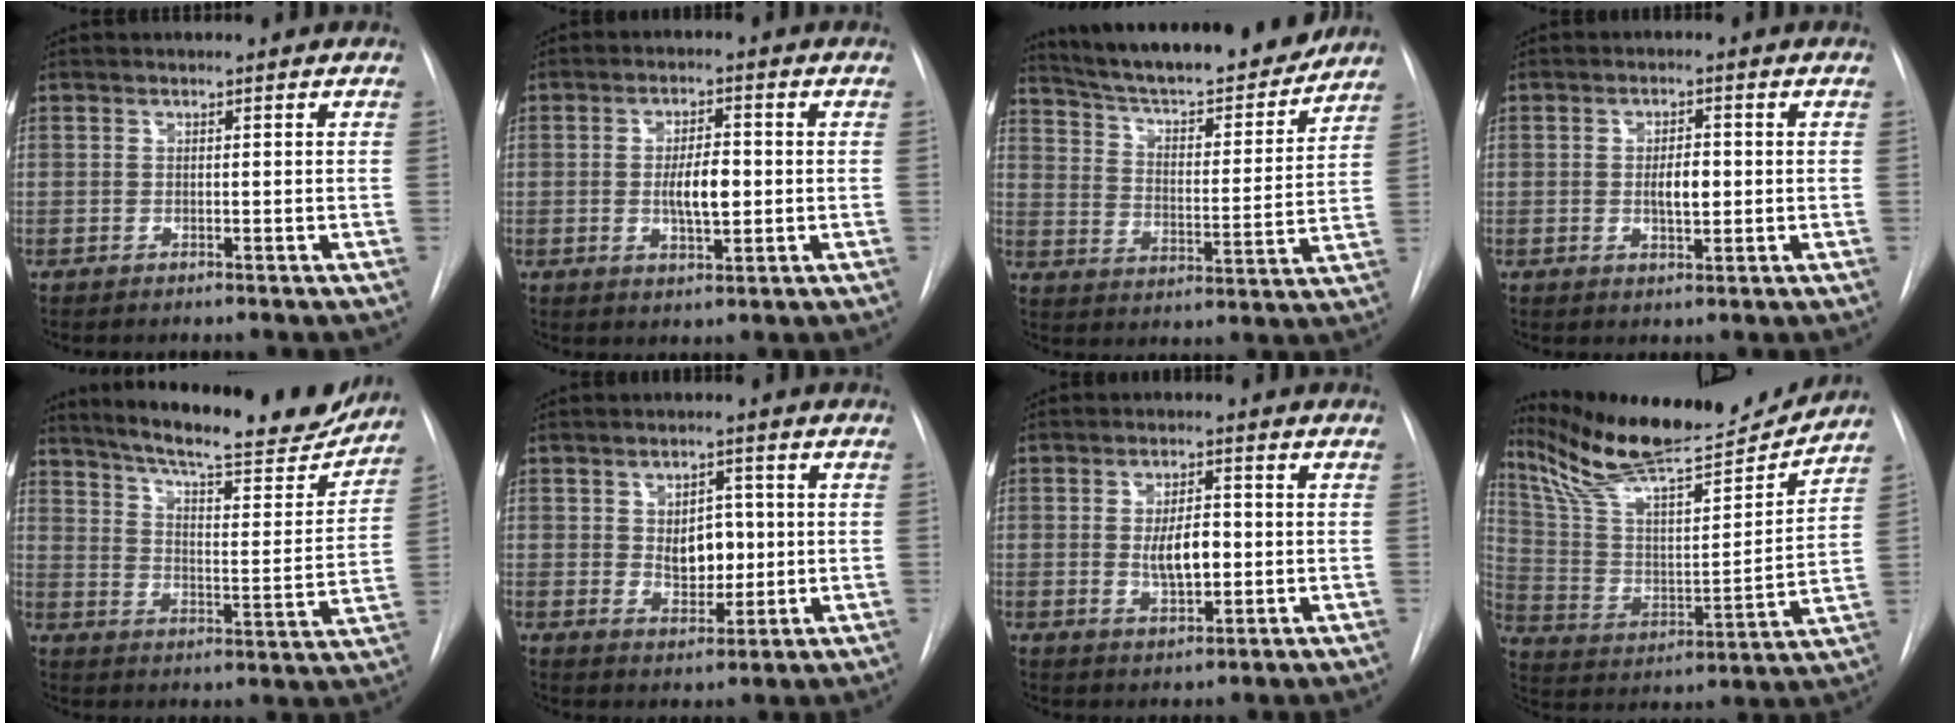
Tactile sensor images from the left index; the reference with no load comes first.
{"total": 5.8, "force": [-1.1, 2.0, 5.4], "torque": [-0.096, -0.005, -0.014]}
{"total": 21.2, "force": [18.9, 3.5, 9.0], "torque": [-0.146, -0.016, 0.273]}
{"total": 3.9, "force": [-0.9, 1.5, 3.5], "torque": [-0.057, -0.007, -0.009]}
{"total": 20.7, "force": [18.2, 2.8, 9.4], "torque": [-0.142, -0.046, 0.244]}
{"total": 6.0, "force": [-0.3, 3.8, 4.6], "torque": [-0.064, -0.001, 0.006]}
{"total": 6.2, "force": [-1.1, 2.5, 5.5], "torque": [-0.099, -0.006, -0.013]}
{"total": 20.2, "force": [18.5, 1.3, 7.9], "torque": [-0.149, -0.028, 0.306]}